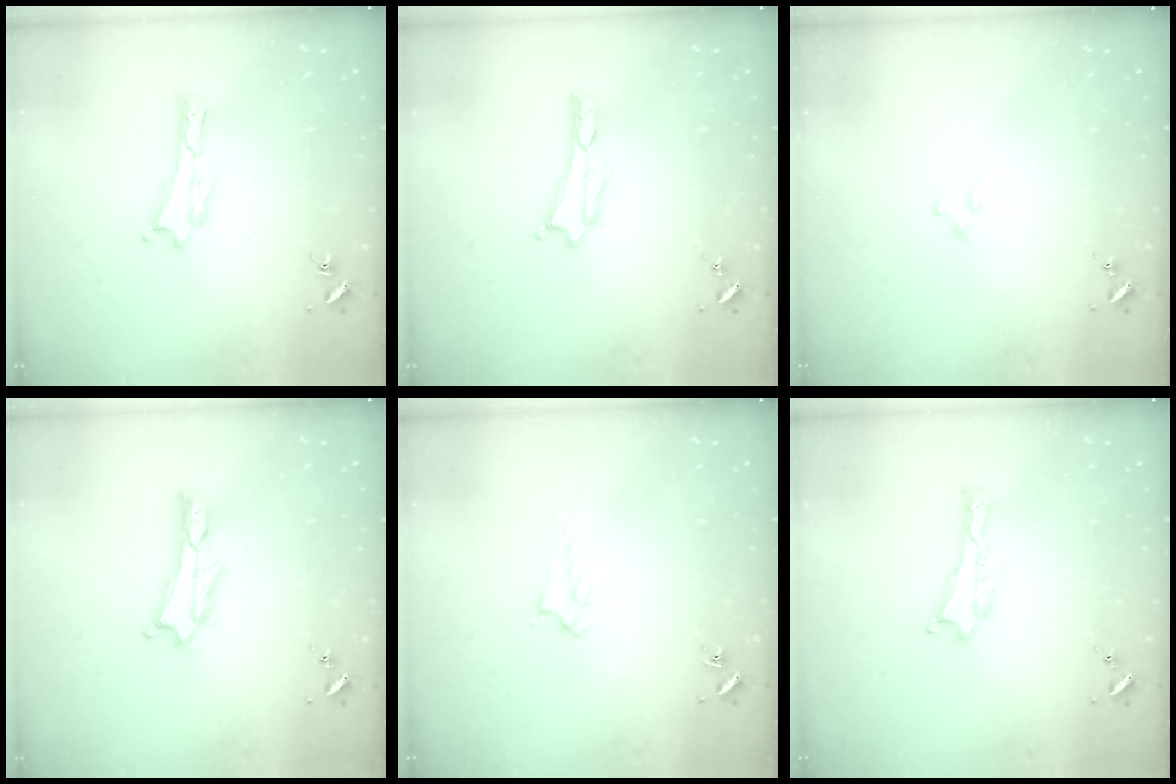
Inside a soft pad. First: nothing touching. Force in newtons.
{"total": 0.0}
{"total": 0.9, "press": 0.9, "slide": 0.2}
{"total": 2.0, "press": 2.0, "slide": 0.3}
{"total": 2.0, "press": 2.0, "slide": 0.2}
{"total": 0.0}